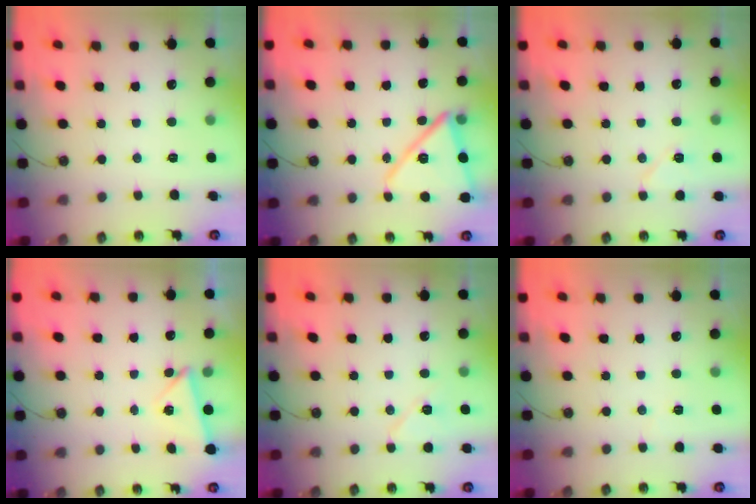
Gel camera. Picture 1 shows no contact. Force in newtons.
{"total": 15.2, "press": 15.1, "slide": 1.9}
{"total": 6.1, "press": 6.1, "slide": 0.5}
{"total": 2.3, "press": 2.1, "slide": 1.0}
{"total": 7.7, "press": 7.4, "slide": 1.9}
{"total": 2.5, "press": 2.3, "slide": 0.9}